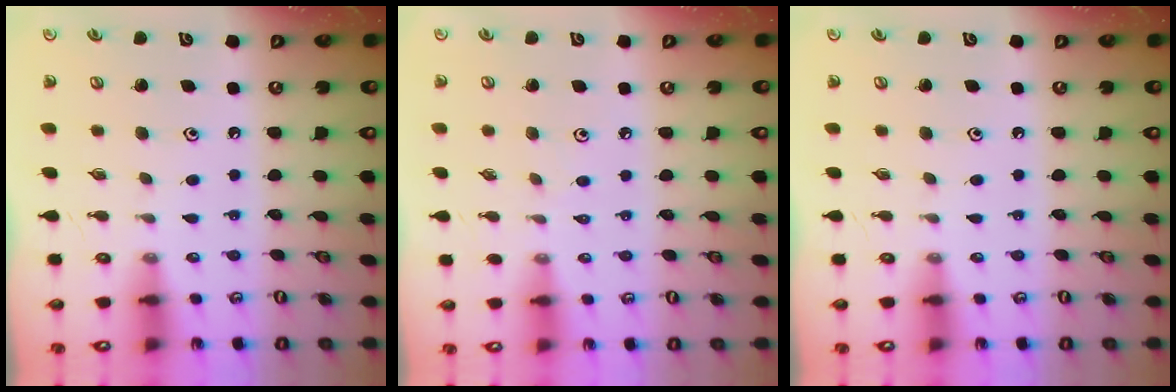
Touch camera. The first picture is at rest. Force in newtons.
{"total": 2.2, "press": 2.1, "slide": 0.5}
{"total": 0.0}